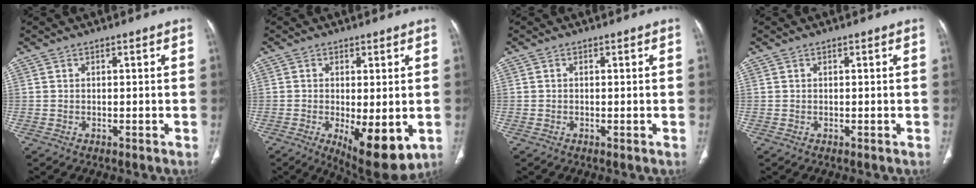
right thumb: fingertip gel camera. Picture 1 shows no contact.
{"total": 11.5, "force": [-2.9, 4.4, 10.2], "torque": [-0.145, -0.024, -0.029]}
{"total": 0.0}
{"total": 0.0}